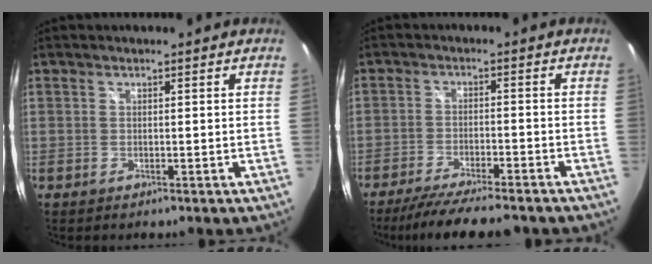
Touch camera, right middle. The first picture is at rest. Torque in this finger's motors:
{"motor_torque": [1.08, -1.06, 0.34, 0.05]}